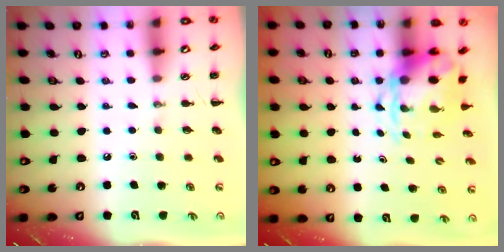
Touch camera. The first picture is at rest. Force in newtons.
{"total": 4.7, "press": 4.6, "slide": 0.9}